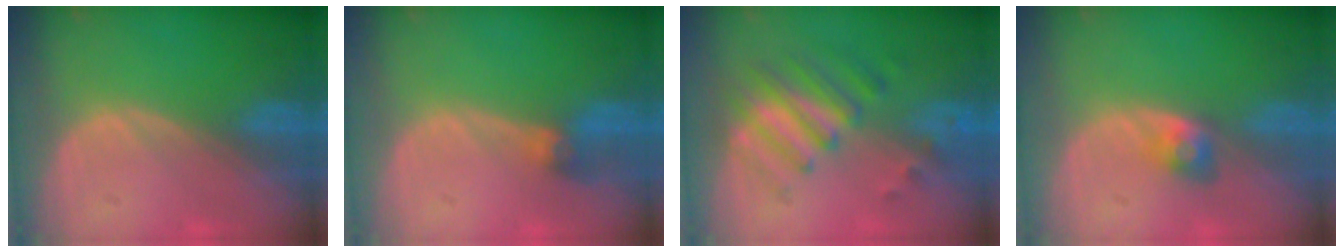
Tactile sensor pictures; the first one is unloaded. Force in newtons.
{"total": 2.8, "press": 2.6, "slide": 1.0}
{"total": 7.7, "press": 6.8, "slide": 3.5}
{"total": 2.8, "press": 2.5, "slide": 1.2}